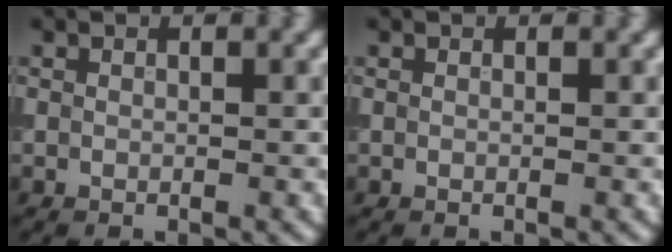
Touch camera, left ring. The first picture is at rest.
{"total": 0.0}